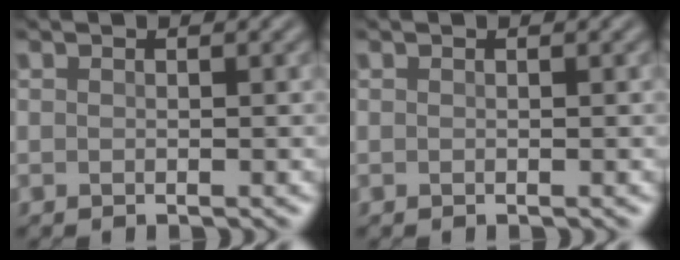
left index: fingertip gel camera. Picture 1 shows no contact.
{"total": 0.0}